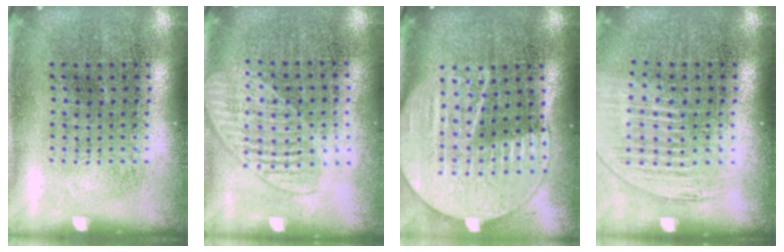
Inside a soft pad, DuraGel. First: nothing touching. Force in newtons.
{"total": 1.3, "press": 1.2, "slide": 0.6}
{"total": 2.1, "press": 1.9, "slide": 0.9}
{"total": 1.2, "press": 1.1, "slide": 0.5}